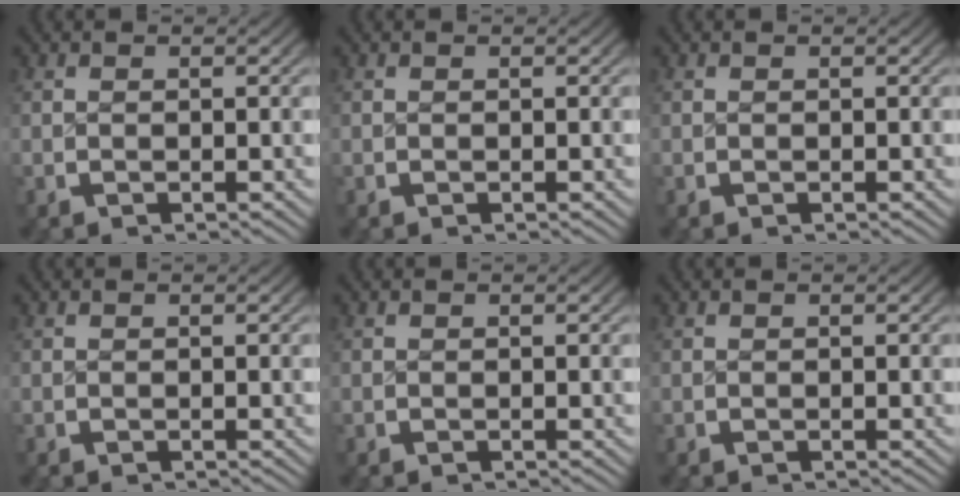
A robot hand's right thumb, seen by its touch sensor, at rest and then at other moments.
{"total": 0.0}
{"total": 0.0}
{"total": 0.0}
{"total": 0.0}
{"total": 0.0}